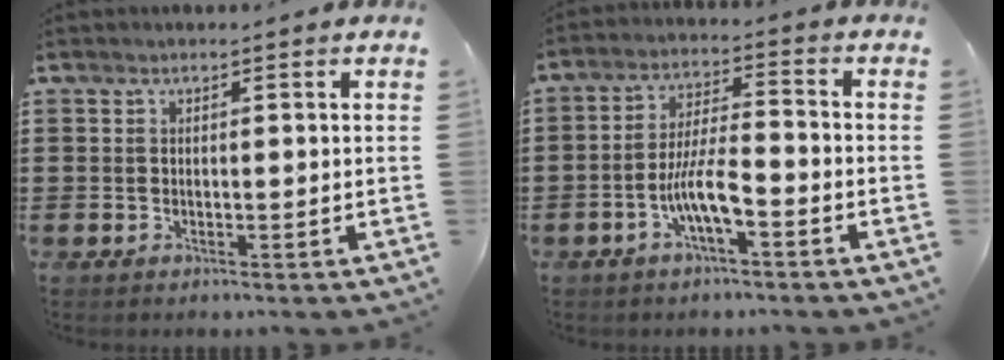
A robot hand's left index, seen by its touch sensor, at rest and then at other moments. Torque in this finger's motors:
{"motor_torque": [1.29, 0.85, 0.30, 0.09]}